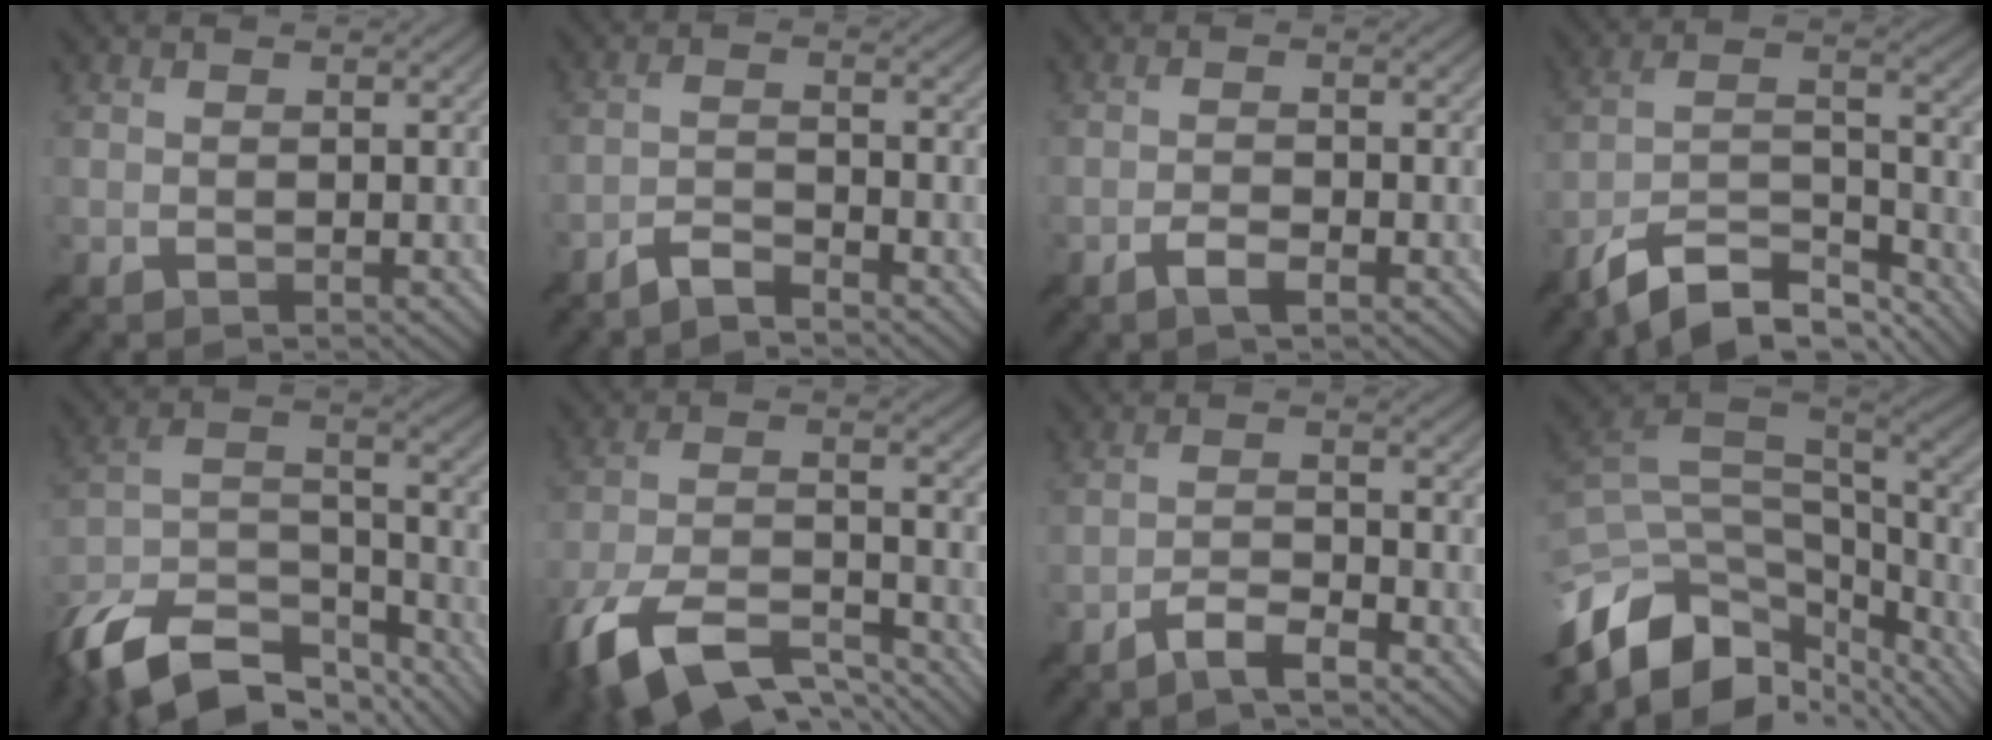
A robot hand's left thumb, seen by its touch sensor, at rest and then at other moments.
{"total": 3.1, "force": [-2.7, 0.4, 1.4], "torque": [-0.029, 0.004, -0.062]}
{"total": 2.0, "force": [-1.1, 0.6, 1.6], "torque": [-0.034, 0.004, -0.024]}
{"total": 11.0, "force": [-8.4, 3.4, 6.3], "torque": [-0.116, 0.007, -0.160]}
{"total": 15.9, "force": [-12.0, 6.4, 8.2], "torque": [-0.209, -0.007, -0.205]}
{"total": 14.5, "force": [-10.2, 5.5, 8.7], "torque": [-0.212, -0.017, -0.184]}
{"total": 4.0, "force": [-3.1, 0.7, 2.4], "torque": [-0.051, 0.006, -0.064]}
{"total": 14.4, "force": [-6.2, 7.9, 10.2], "torque": [-0.249, -0.010, -0.095]}